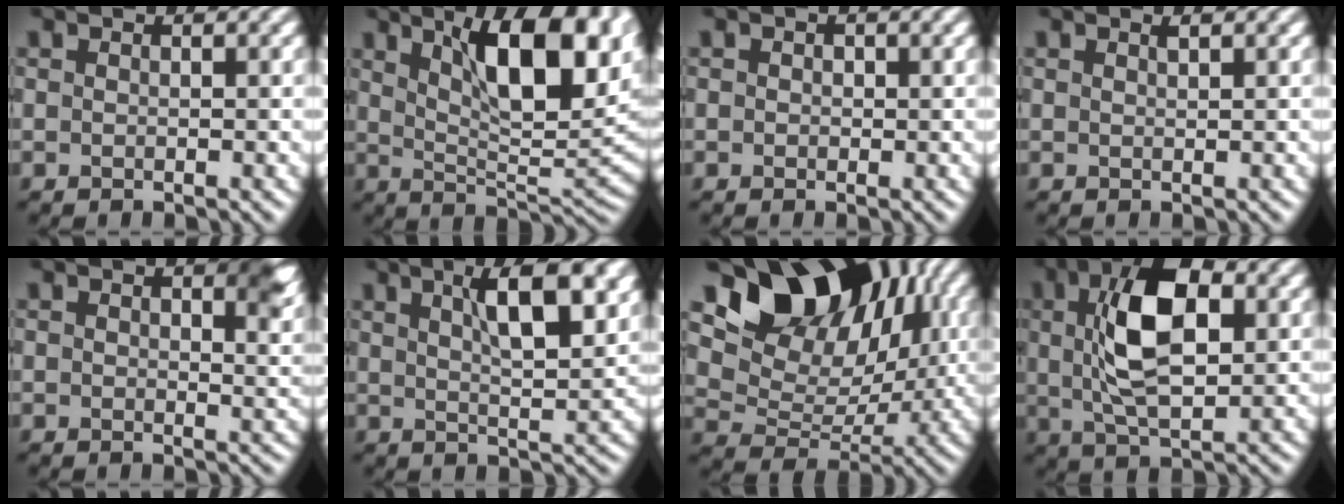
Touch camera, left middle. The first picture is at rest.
{"total": 12.0, "force": [5.6, 3.5, 10.0], "torque": [-0.143, 0.013, 0.094]}
{"total": 0.5, "force": [0.1, 0.5, 0.0], "torque": [0.006, -0.003, -0.001]}
{"total": 0.5, "force": [0.5, -0.1, 0.1], "torque": [-0.004, 0.004, 0.009]}
{"total": 3.8, "force": [1.5, 1.9, 2.9], "torque": [-0.032, 0.000, 0.019]}
{"total": 6.7, "force": [3.3, 1.7, 5.5], "torque": [-0.076, 0.010, 0.049]}
{"total": 12.7, "force": [6.3, 8.2, 7.4], "torque": [-0.112, 0.012, 0.100]}
{"total": 8.7, "force": [2.0, 4.1, 7.4], "torque": [-0.142, 0.015, 0.030]}